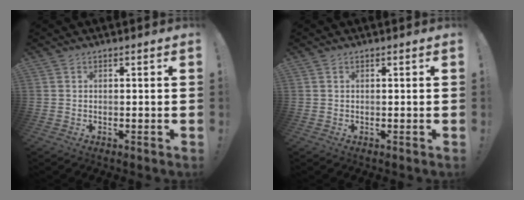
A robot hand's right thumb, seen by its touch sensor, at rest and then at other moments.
{"total": 0.0}